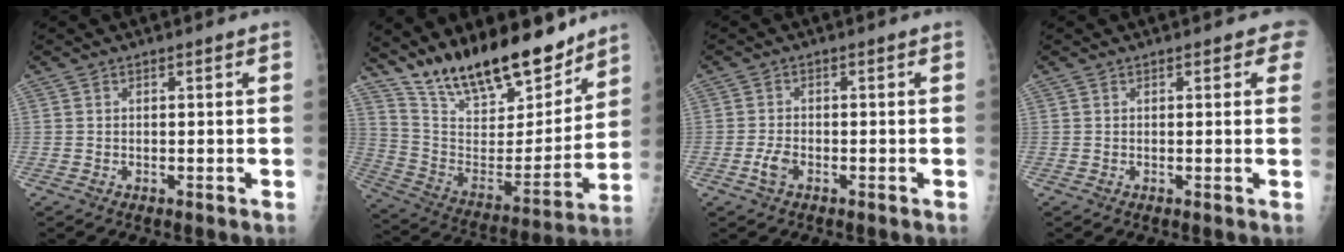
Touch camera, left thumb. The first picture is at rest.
{"total": 22.1, "force": [17.7, 7.6, 10.9], "torque": [-0.148, -0.093, 0.308]}
{"total": 2.6, "force": [-1.2, 1.4, 1.8], "torque": [-0.044, 0.009, -0.024]}
{"total": 2.6, "force": [1.5, 1.2, 1.7], "torque": [0.002, -0.001, 0.012]}